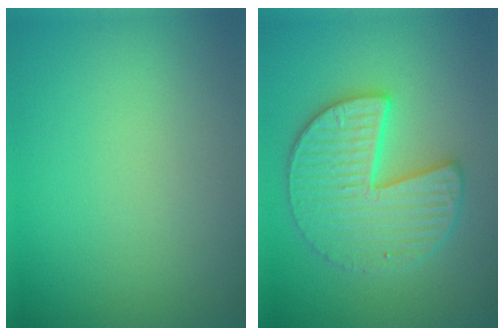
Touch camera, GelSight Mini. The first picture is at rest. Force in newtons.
{"total": 6.0, "press": 5.9, "slide": 0.9}